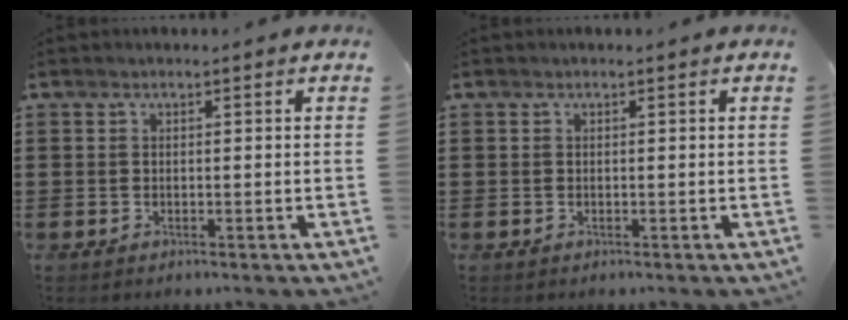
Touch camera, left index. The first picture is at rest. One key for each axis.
{"total": 0.0}